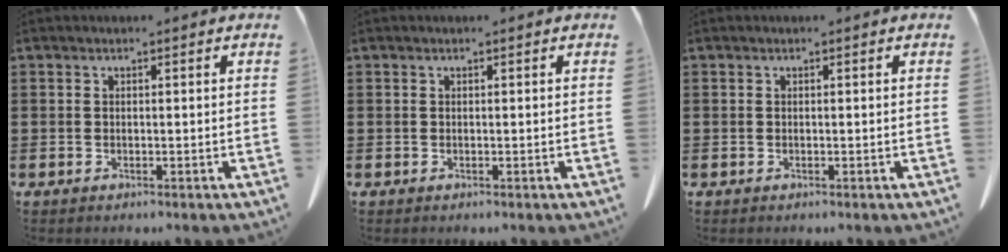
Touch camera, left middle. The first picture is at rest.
{"total": 0.0}
{"total": 0.0}